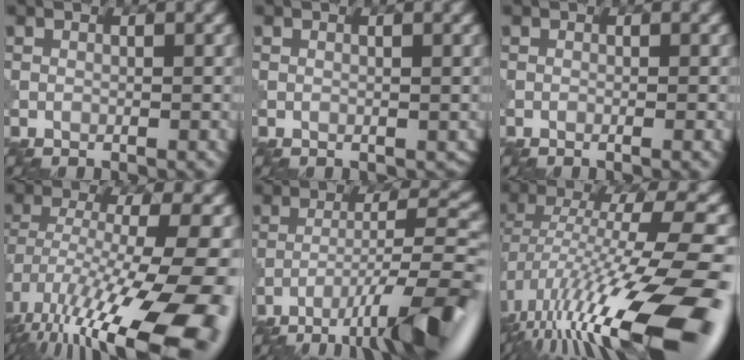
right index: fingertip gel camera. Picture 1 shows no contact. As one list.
[{"total": 0.6, "force": [0.2, 0.4, 0.4], "torque": [-0.005, 0.000, 0.003]}, {"total": 0.8, "force": [-0.3, 0.1, 0.8], "torque": [-0.008, -0.001, -0.008]}, {"total": 17.2, "force": [-8.5, 5.2, 14.0], "torque": [-0.261, -0.019, -0.125]}, {"total": 11.1, "force": [-7.1, 1.6, 8.4], "torque": [-0.127, 0.014, -0.116]}, {"total": 15.9, "force": [-6.2, 4.1, 14.1], "torque": [-0.240, 0.012, -0.102]}]